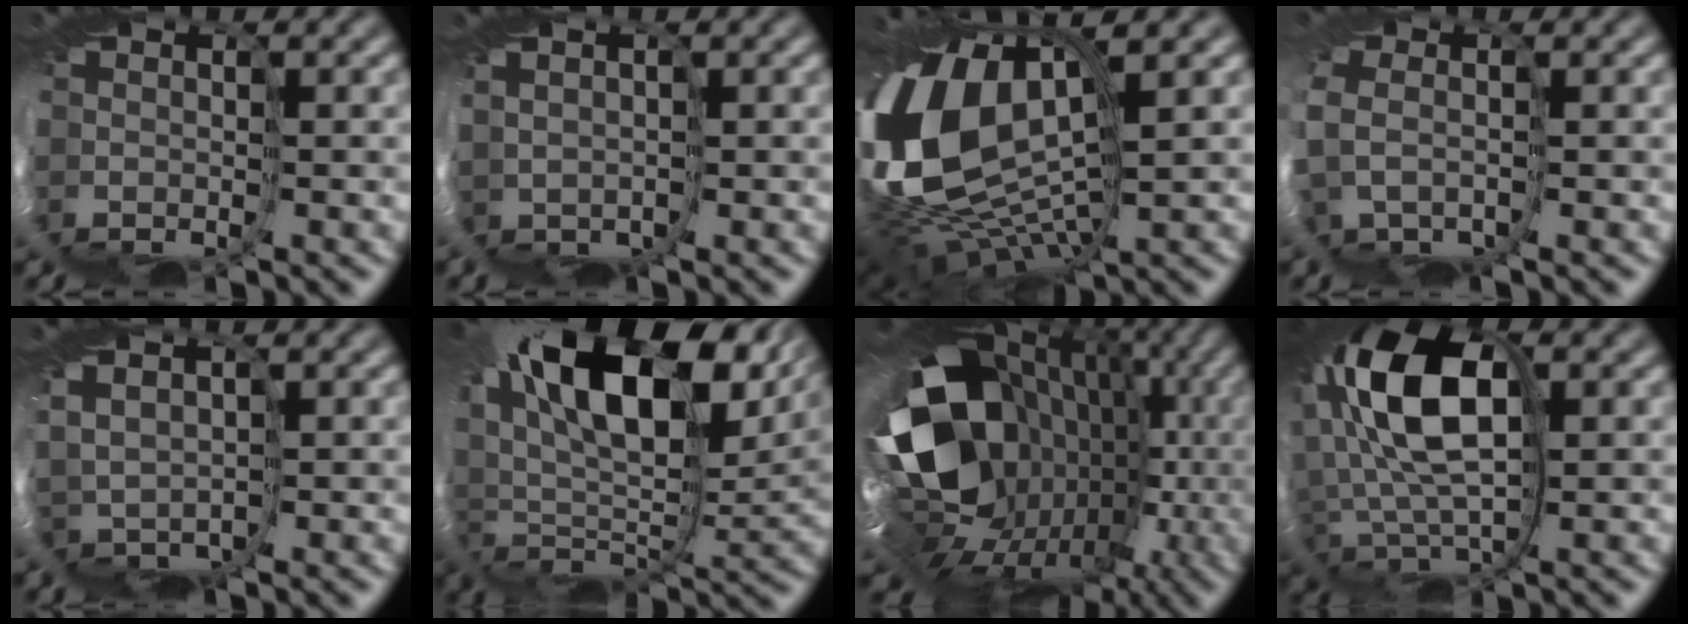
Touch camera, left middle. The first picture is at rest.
{"total": 1.4, "force": [1.0, 0.8, -0.4], "torque": [0.005, -0.001, 0.019]}
{"total": 13.3, "force": [3.4, 7.0, 10.8], "torque": [-0.244, -0.009, 0.069]}
{"total": 1.5, "force": [0.7, 1.0, 0.7], "torque": [-0.053, 0.001, 0.026]}
{"total": 2.3, "force": [1.8, 1.3, 0.4], "torque": [-0.027, 0.004, 0.031]}
{"total": 15.8, "force": [10.3, 6.1, 10.4], "torque": [-0.200, 0.051, 0.163]}
{"total": 17.1, "force": [-0.3, 13.8, 10.0], "torque": [-0.146, -0.019, -0.050]}
{"total": 10.7, "force": [4.4, 5.2, 8.2], "torque": [-0.168, 0.012, 0.069]}